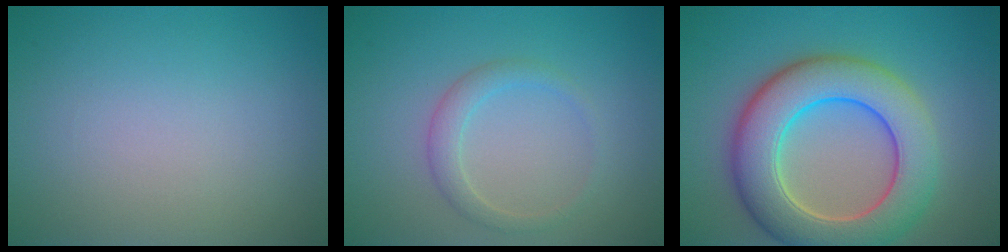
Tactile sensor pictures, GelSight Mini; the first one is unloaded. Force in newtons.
{"total": 1.9, "press": 1.9, "slide": 0.1}
{"total": 9.4, "press": 9.4, "slide": 0.5}